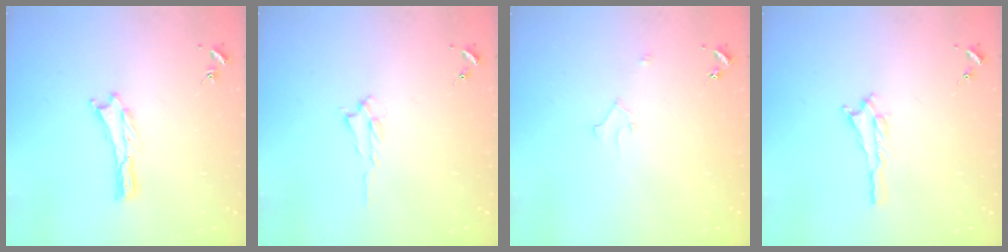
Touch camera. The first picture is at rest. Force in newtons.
{"total": 0.7, "press": 0.6, "slide": 0.2}
{"total": 2.2, "press": 2.2, "slide": 0.2}
{"total": 1.4, "press": 1.4, "slide": 0.2}